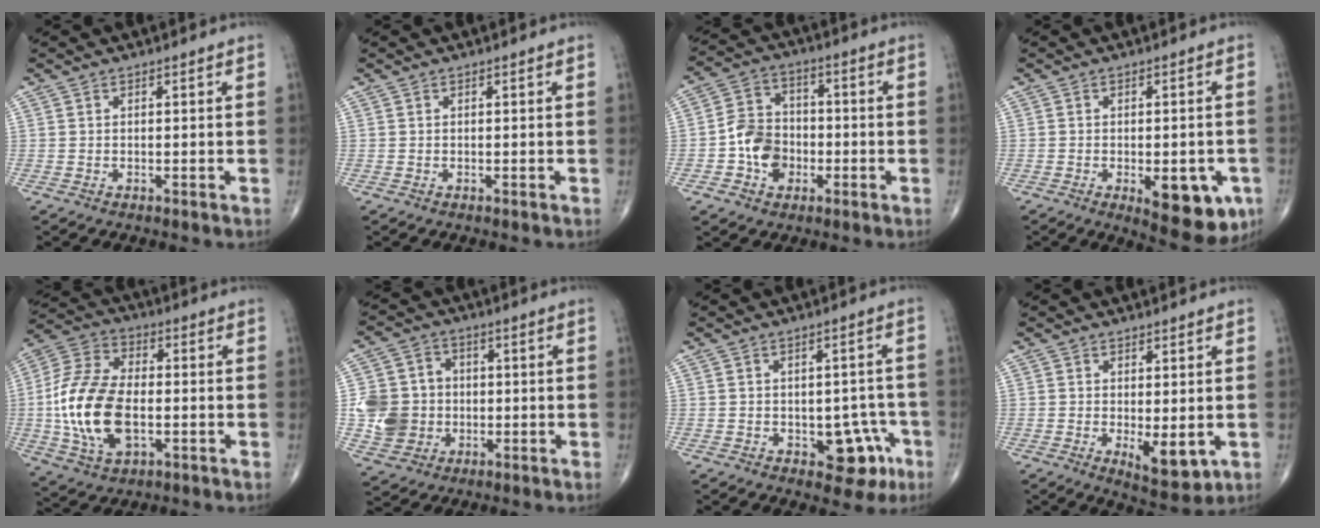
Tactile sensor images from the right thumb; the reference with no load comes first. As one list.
[{"total": 0.0}, {"total": 9.3, "force": [-2.5, 7.4, 5.1], "torque": [-0.062, 0.027, -0.051]}, {"total": 11.5, "force": [-4.0, 4.9, 9.5], "torque": [-0.098, -0.001, -0.041]}, {"total": 18.0, "force": [-2.4, 10.3, 14.6], "torque": [-0.295, 0.013, -0.041]}, {"total": 10.9, "force": [-1.0, 9.9, 4.4], "torque": [-0.060, 0.012, -0.018]}, {"total": 7.8, "force": [-3.1, 4.8, 5.4], "torque": [-0.029, 0.022, -0.032]}, {"total": 6.5, "force": [-1.2, 2.7, 5.8], "torque": [-0.077, -0.019, -0.007]}]